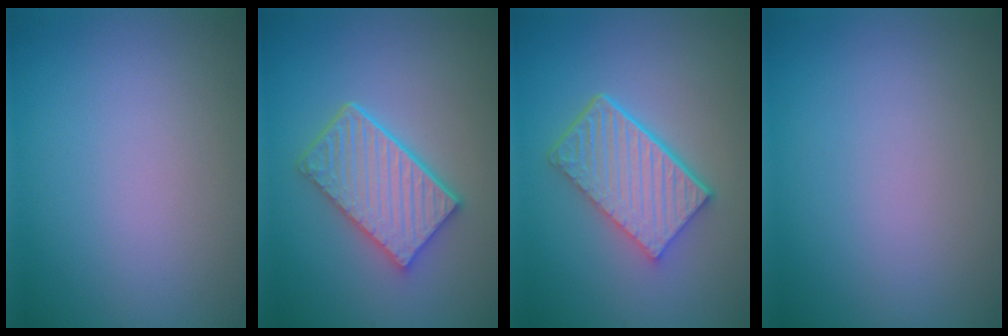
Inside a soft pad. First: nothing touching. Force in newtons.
{"total": 5.5, "press": 4.3, "slide": 3.4}
{"total": 6.2, "press": 4.5, "slide": 4.3}
{"total": 0.0}